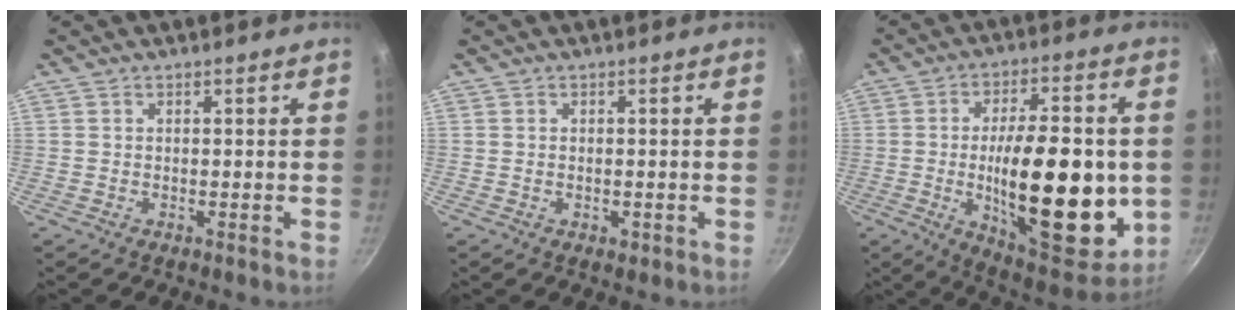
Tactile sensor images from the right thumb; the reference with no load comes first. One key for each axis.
{"total": 1.3, "fx": -0.4, "fy": 0.8, "fz": 0.9, "tx": -0.012, "ty": 0.000, "tz": -0.005}
{"total": 26.8, "fx": -2.8, "fy": 11.3, "fz": 24.2, "tx": -0.334, "ty": -0.006, "tz": -0.034}